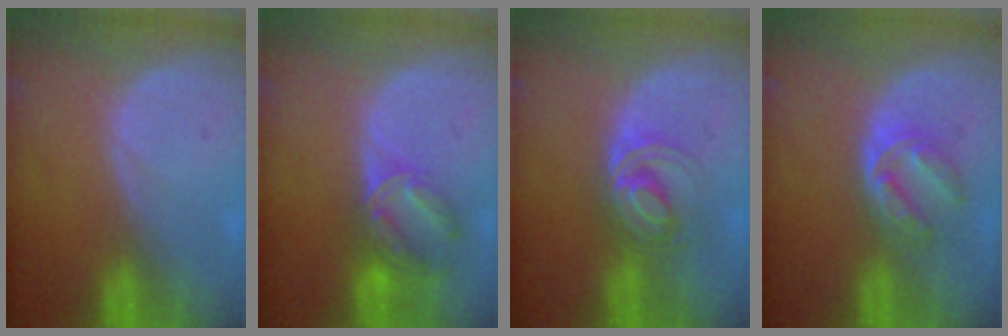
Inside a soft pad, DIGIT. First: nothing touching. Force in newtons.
{"total": 7.3, "press": 6.0, "slide": 4.1}
{"total": 5.8, "press": 5.4, "slide": 2.0}
{"total": 5.6, "press": 4.9, "slide": 2.6}